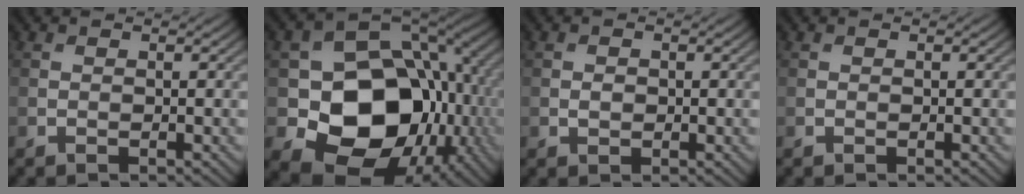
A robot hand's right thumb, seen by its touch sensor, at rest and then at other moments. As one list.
[{"total": 16.6, "force": [-2.3, 12.5, 10.7], "torque": [-0.161, -0.037, -0.033]}, {"total": 1.0, "force": [0.0, 0.8, 0.6], "torque": [-0.010, -0.003, -0.003]}, {"total": 0.0}]